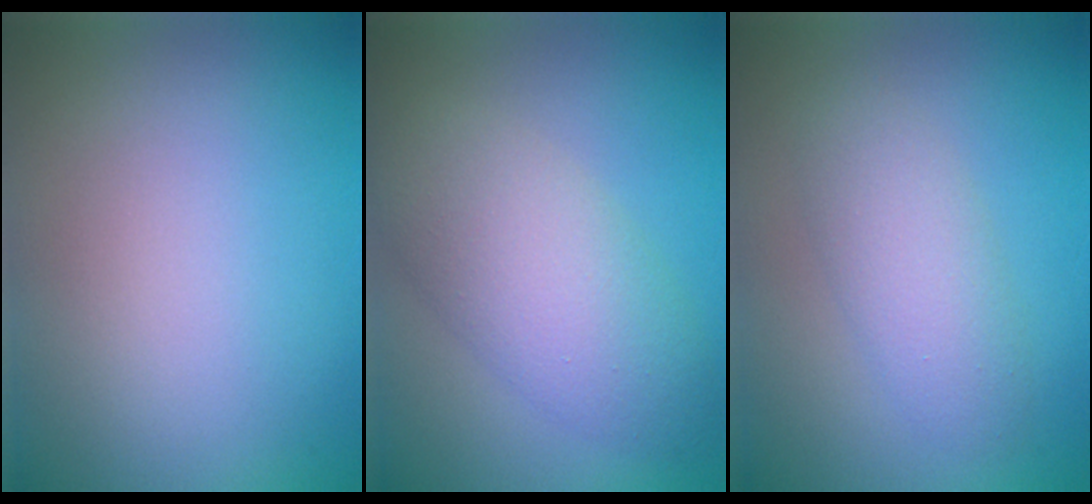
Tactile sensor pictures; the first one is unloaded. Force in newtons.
{"total": 6.0, "press": 6.0, "slide": 0.1}
{"total": 3.2, "press": 3.2, "slide": 0.0}